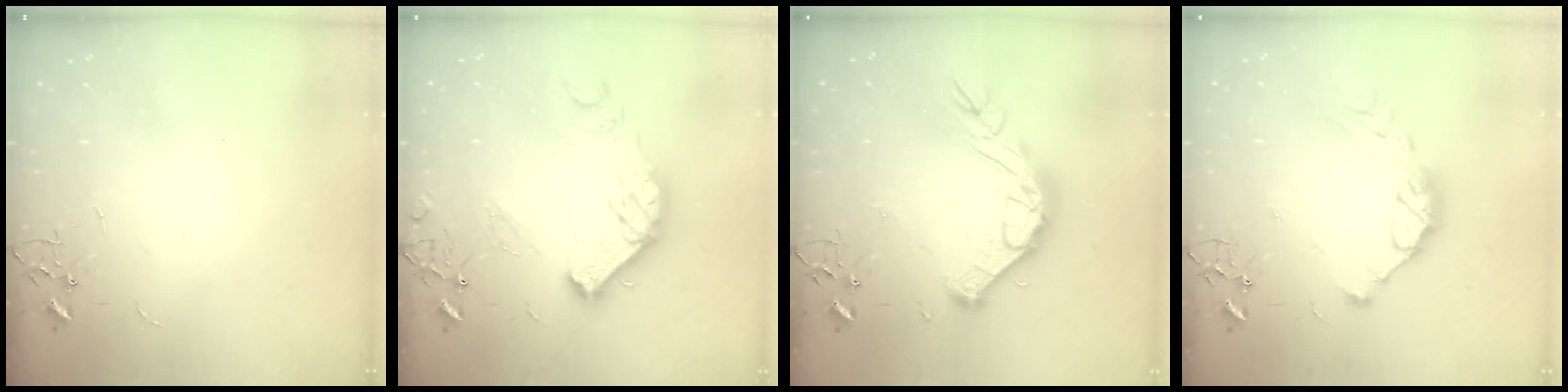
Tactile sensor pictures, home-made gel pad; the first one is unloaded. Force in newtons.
{"total": 15.0, "press": 15.0, "slide": 0.5}
{"total": 16.0, "press": 15.9, "slide": 1.4}
{"total": 11.6, "press": 11.5, "slide": 1.0}